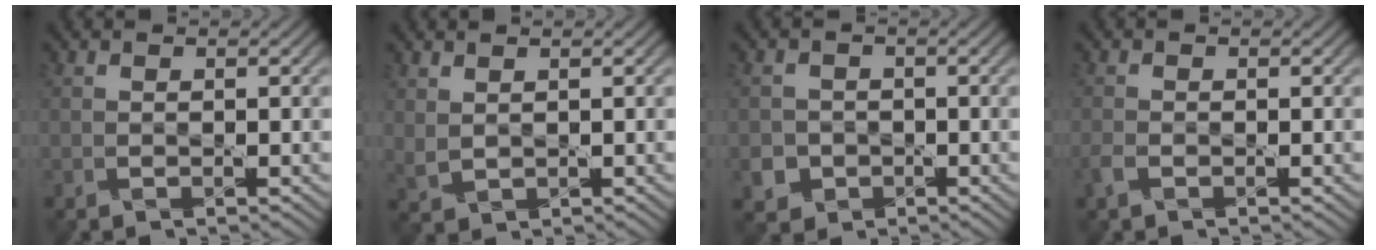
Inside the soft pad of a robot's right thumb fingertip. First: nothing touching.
{"total": 2.1, "force": [1.1, 1.3, 1.1], "torque": [-0.036, -0.001, 0.027]}
{"total": 3.7, "force": [-1.5, 3.3, 0.6], "torque": [-0.011, -0.004, -0.039]}
{"total": 2.0, "force": [-1.1, 1.1, 1.2], "torque": [-0.036, -0.002, -0.026]}